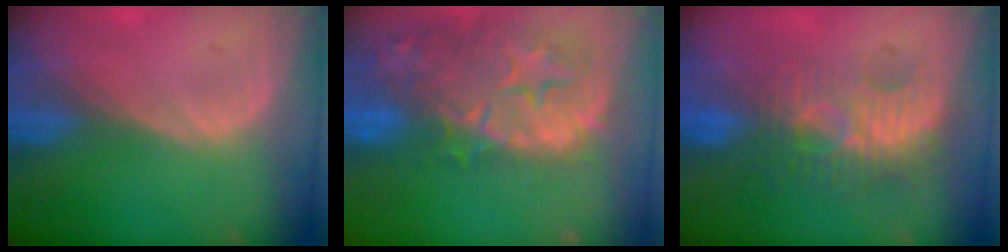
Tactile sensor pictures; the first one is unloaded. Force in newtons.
{"total": 14.9, "press": 11.8, "slide": 9.0}
{"total": 9.1, "press": 8.2, "slide": 3.9}